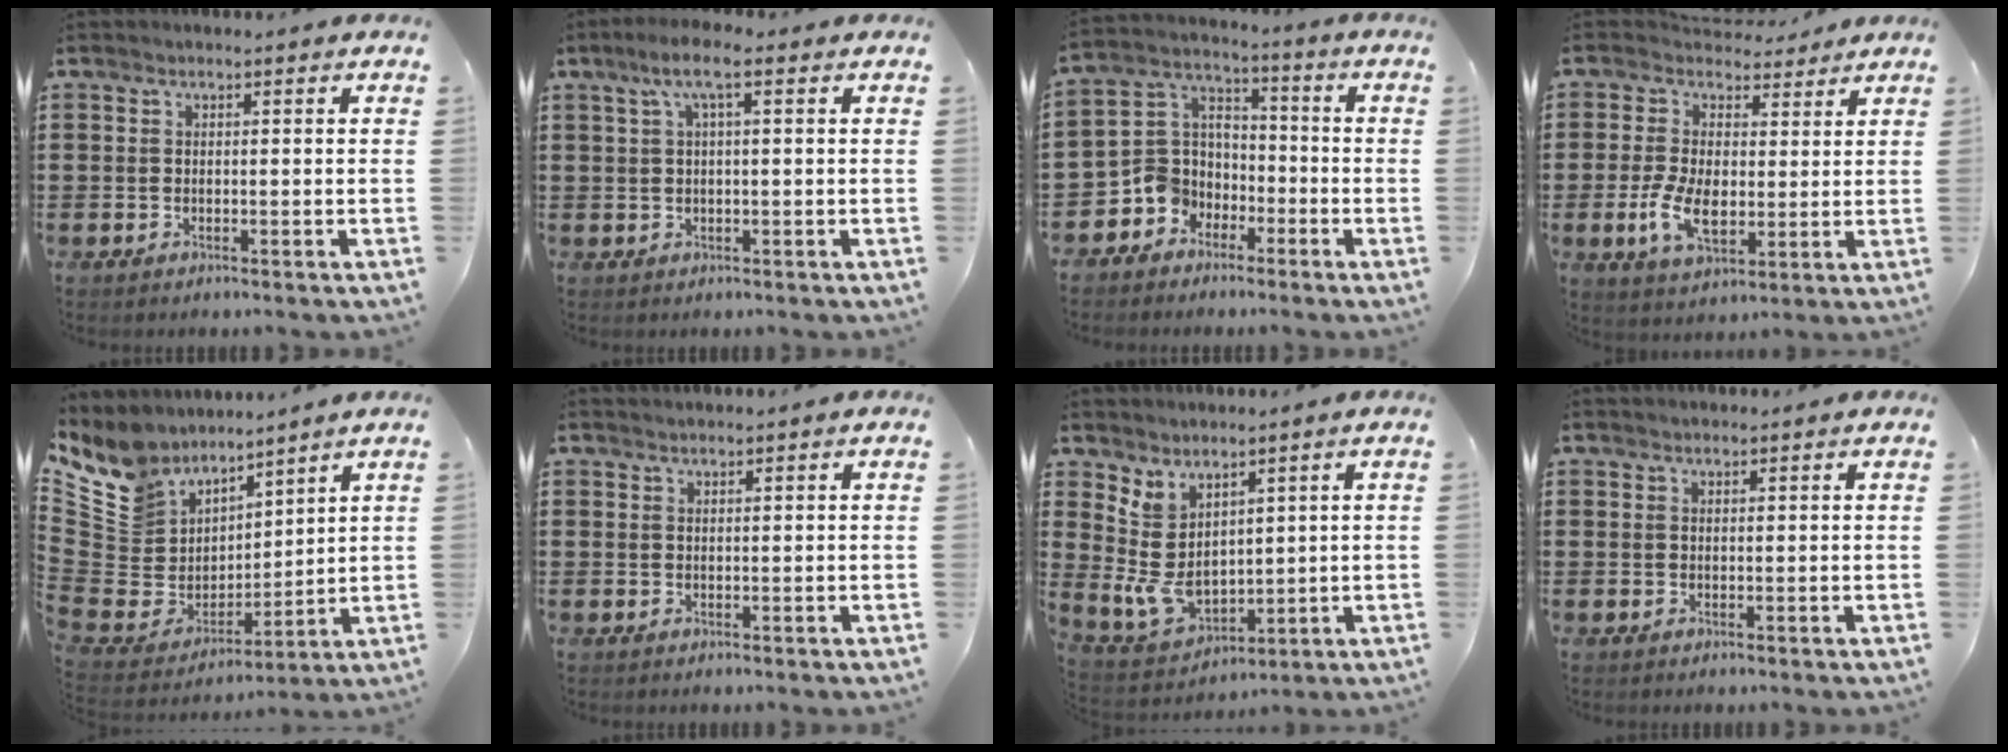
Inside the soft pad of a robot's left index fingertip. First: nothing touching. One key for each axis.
{"total": 4.0, "fx": 1.2, "fy": 0.7, "fz": 3.7, "tx": -0.075, "ty": 0.008, "tz": 0.019}
{"total": 6.2, "fx": -3.4, "fy": 5.2, "fz": 0.4, "tx": -0.051, "ty": 0.004, "tz": -0.075}
{"total": 8.2, "fx": 0.7, "fy": 5.5, "fz": 6.0, "tx": -0.135, "ty": -0.006, "tz": 0.011}
{"total": 11.1, "fx": 8.1, "fy": 7.2, "fz": 2.1, "tx": -0.103, "ty": -0.060, "tz": 0.159}
{"total": 0.8, "fx": 0.8, "fy": 0.0, "fz": 0.1, "tx": -0.004, "ty": -0.002, "tz": 0.016}
{"total": 6.8, "fx": 2.1, "fy": 4.7, "fz": 4.4, "tx": -0.119, "ty": -0.012, "tz": 0.042}
{"total": 0.7, "fx": 0.7, "fy": 0.1, "fz": 0.1, "tx": -0.003, "ty": -0.001, "tz": 0.015}